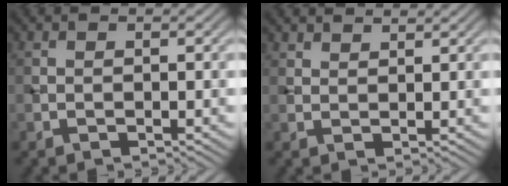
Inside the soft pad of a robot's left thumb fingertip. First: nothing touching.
{"total": 2.4, "force": [2.2, 0.8, 0.7], "torque": [-0.016, -0.001, 0.045]}